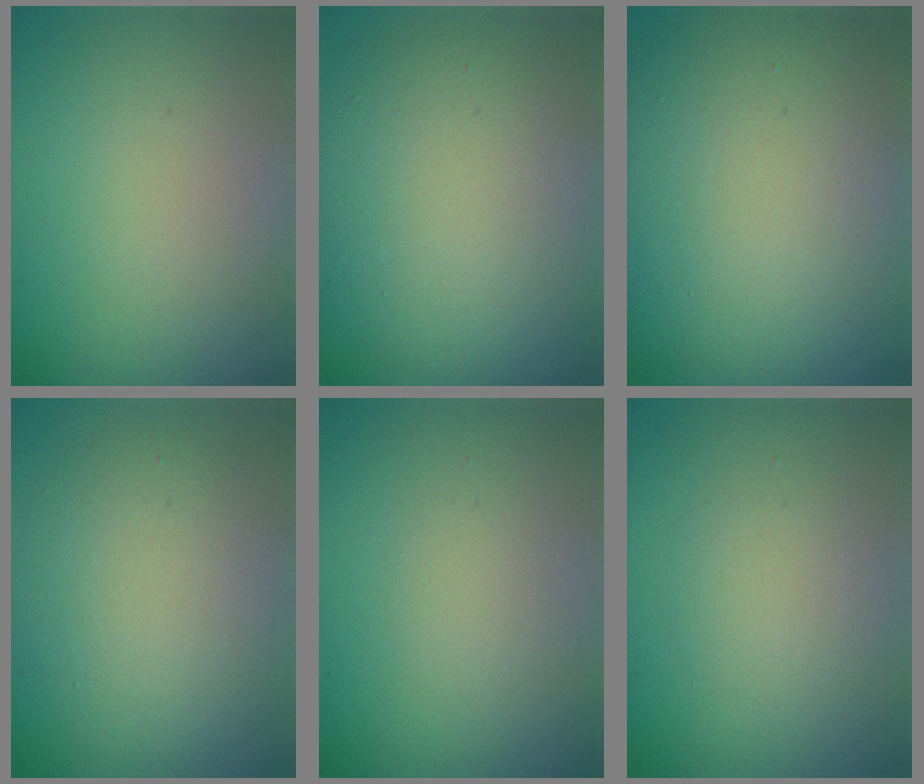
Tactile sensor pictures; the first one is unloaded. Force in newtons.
{"total": 9.9, "press": 9.9, "slide": 0.3}
{"total": 15.2, "press": 15.1, "slide": 1.0}
{"total": 6.4, "press": 6.4, "slide": 0.5}
{"total": 1.1, "press": 1.1, "slide": 0.1}
{"total": 2.1, "press": 2.1, "slide": 0.2}